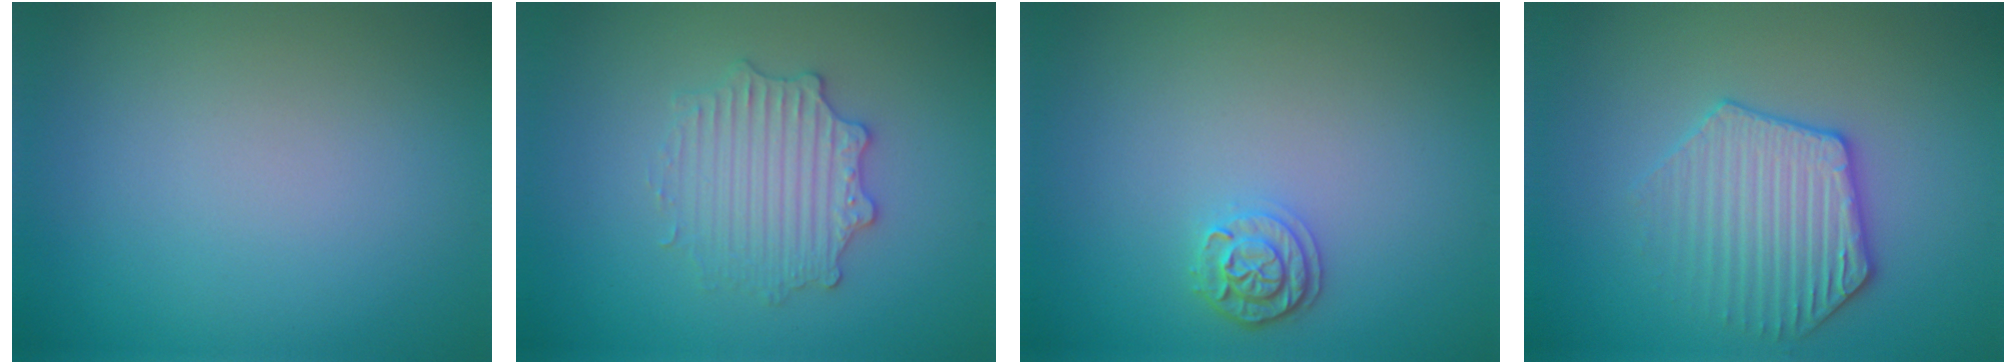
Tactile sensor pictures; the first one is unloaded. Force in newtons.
{"total": 3.0, "press": 2.9, "slide": 0.4}
{"total": 2.0, "press": 1.9, "slide": 0.5}
{"total": 3.6, "press": 3.5, "slide": 0.6}